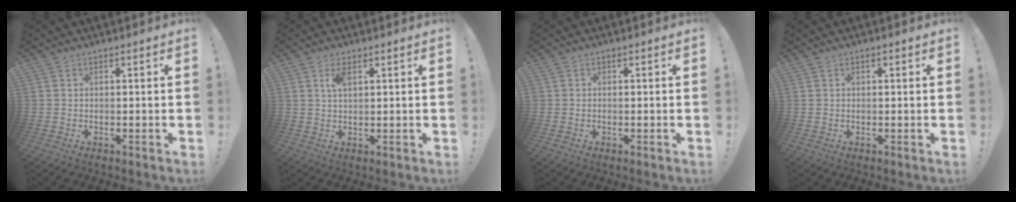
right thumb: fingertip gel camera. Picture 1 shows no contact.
{"total": 3.5, "force": [1.5, 1.6, 2.7], "torque": [-0.047, 0.000, 0.024]}
{"total": 0.7, "force": [-0.2, 0.6, 0.0], "torque": [0.001, 0.004, -0.003]}
{"total": 0.6, "force": [0.0, 0.4, 0.4], "torque": [-0.008, 0.004, -0.001]}